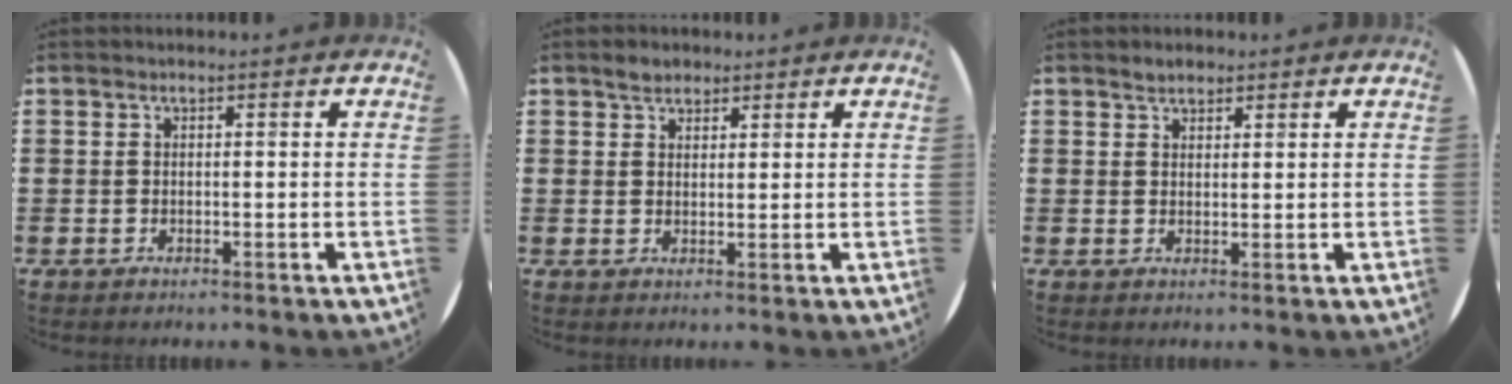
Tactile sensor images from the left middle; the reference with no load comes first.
{"total": 2.2, "force": [1.9, 1.0, 0.4], "torque": [-0.003, 0.001, 0.035]}
{"total": 1.8, "force": [1.6, 0.7, 0.2], "torque": [0.001, 0.001, 0.030]}